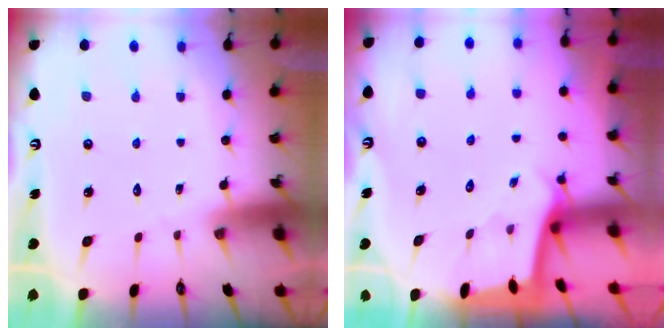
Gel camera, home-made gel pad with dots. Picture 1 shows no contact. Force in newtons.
{"total": 1.8, "press": 1.8, "slide": 0.2}